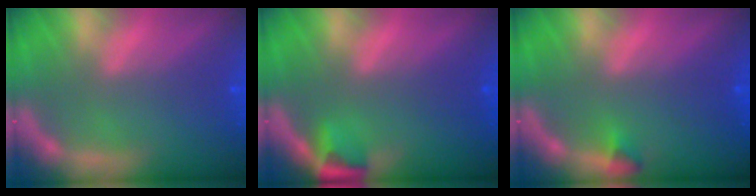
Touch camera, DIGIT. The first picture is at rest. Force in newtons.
{"total": 2.4}
{"total": 0.9}